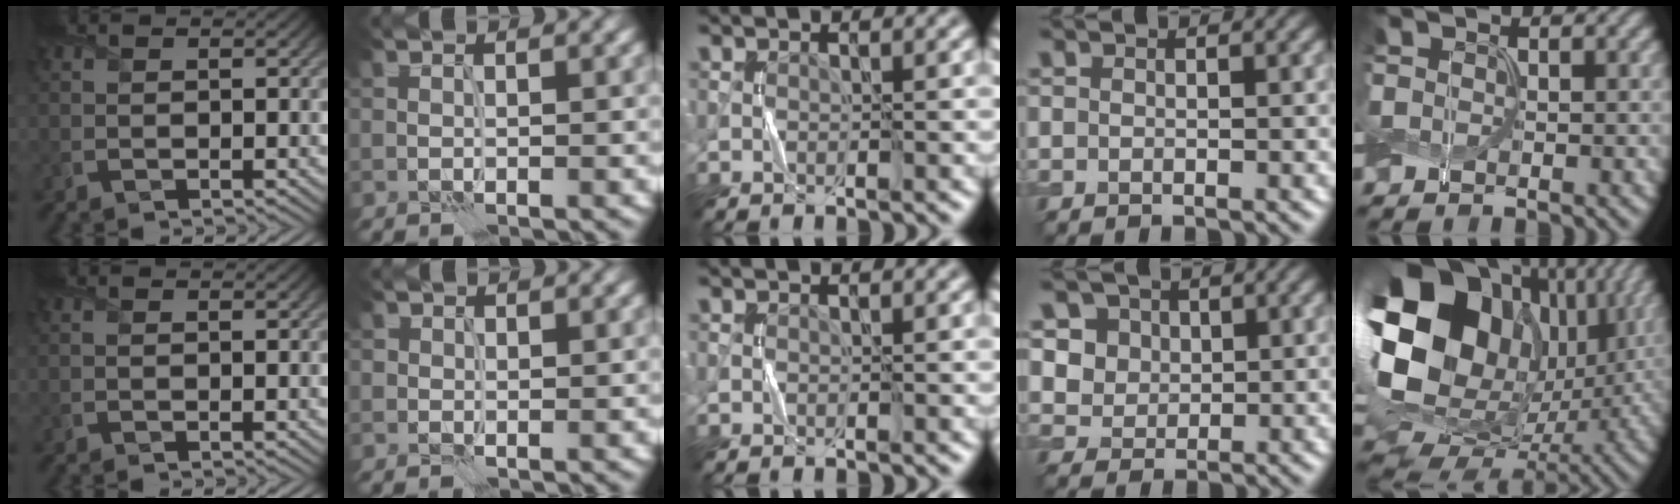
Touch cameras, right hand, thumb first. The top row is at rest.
{"index": {"total": 0.7, "force": [0.3, 0.6, 0.2], "torque": [0.000, -0.003, 0.007]}, "ring": {"total": 5.3, "force": [2.5, 4.2, 1.9], "torque": [-0.045, -0.002, 0.045]}, "little": {"total": 22.6, "force": [3.0, 17.3, 14.3], "torque": [-0.312, -0.022, 0.050]}}